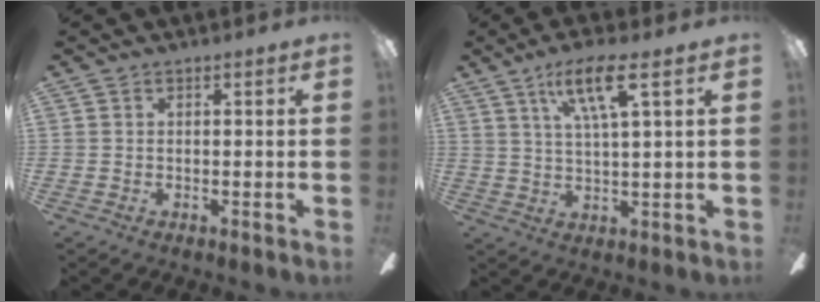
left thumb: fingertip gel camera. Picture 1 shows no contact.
{"total": 9.4, "force": [4.9, 1.8, 7.9], "torque": [-0.145, -0.005, 0.080]}